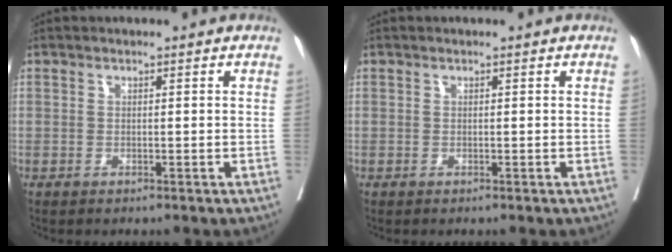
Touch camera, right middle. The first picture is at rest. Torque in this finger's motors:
{"motor_torque": [0.00, 0.00, 0.00, 0.00]}